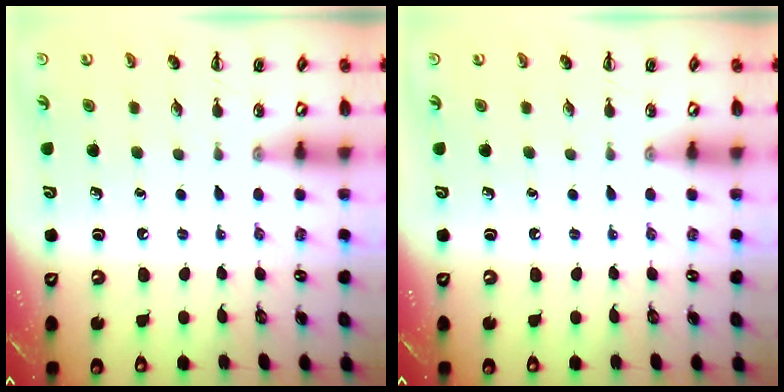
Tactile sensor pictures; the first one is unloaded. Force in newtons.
{"total": 0.0}